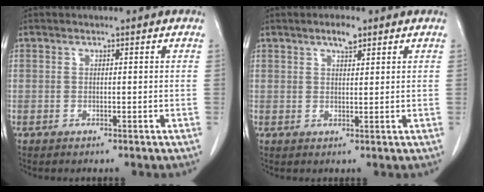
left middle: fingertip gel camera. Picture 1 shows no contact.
{"total": 2.7, "force": [1.9, 0.6, 1.8], "torque": [-0.034, 0.001, 0.031]}